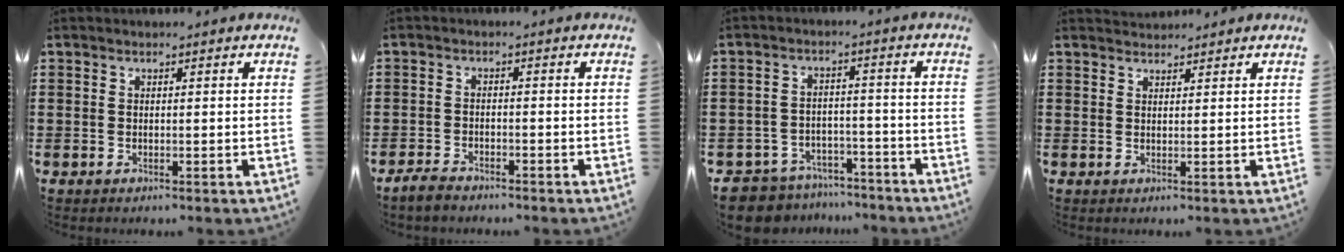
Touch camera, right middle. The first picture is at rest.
{"total": 2.3, "force": [-2.1, 0.8, 0.4], "torque": [-0.019, 0.003, -0.046]}
{"total": 6.4, "force": [-6.2, 1.4, 0.0], "torque": [-0.020, 0.010, -0.131]}
{"total": 1.7, "force": [1.6, 0.2, -0.3], "torque": [0.001, 0.003, 0.032]}